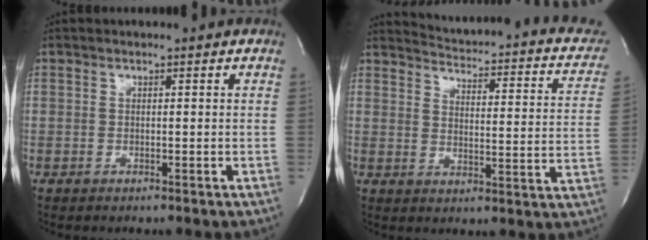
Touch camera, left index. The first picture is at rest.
{"total": 17.8, "force": [15.1, 4.6, 8.4], "torque": [-0.101, -0.028, 0.163]}